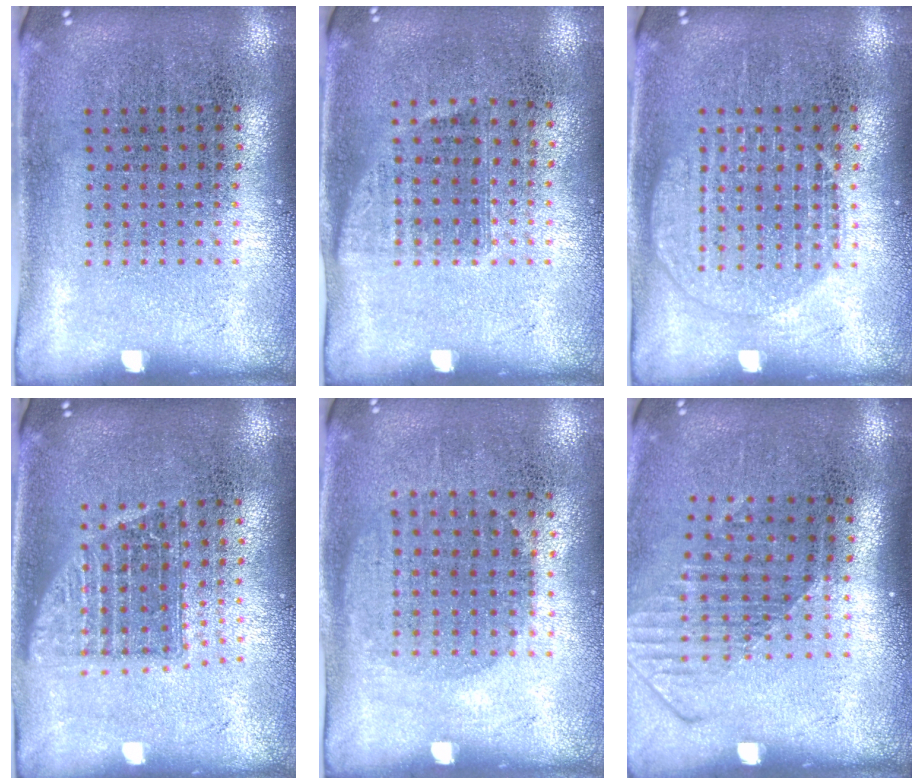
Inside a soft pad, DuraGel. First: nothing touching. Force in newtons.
{"total": 0.8, "press": 0.7, "slide": 0.4}
{"total": 2.3, "press": 2.3, "slide": 0.4}
{"total": 1.4, "press": 1.1, "slide": 0.8}
{"total": 1.0, "press": 0.9, "slide": 0.5}
{"total": 1.6, "press": 1.2, "slide": 1.1}